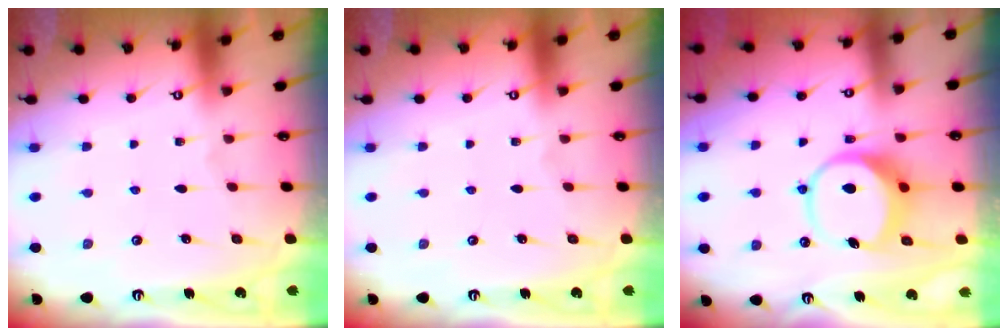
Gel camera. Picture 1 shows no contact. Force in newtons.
{"total": 0.0}
{"total": 8.7, "press": 8.6, "slide": 1.4}